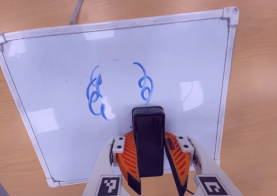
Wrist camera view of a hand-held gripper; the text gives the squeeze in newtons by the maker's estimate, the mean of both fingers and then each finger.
{"total": 8.3, "left": 8.9, "right": 7.7}